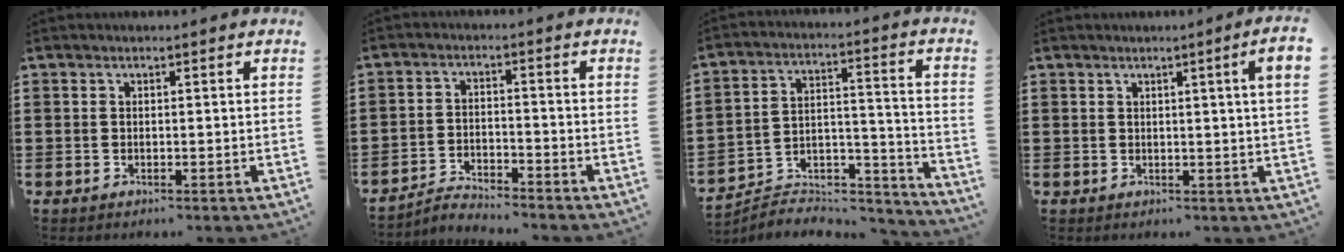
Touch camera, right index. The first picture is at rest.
{"total": 3.1, "force": [-3.1, 0.2, 0.2], "torque": [-0.011, 0.004, -0.065]}
{"total": 5.4, "force": [-5.1, 1.7, 0.7], "torque": [-0.010, 0.006, -0.103]}
{"total": 2.5, "force": [0.8, -0.7, 2.3], "torque": [-0.041, -0.008, 0.011]}